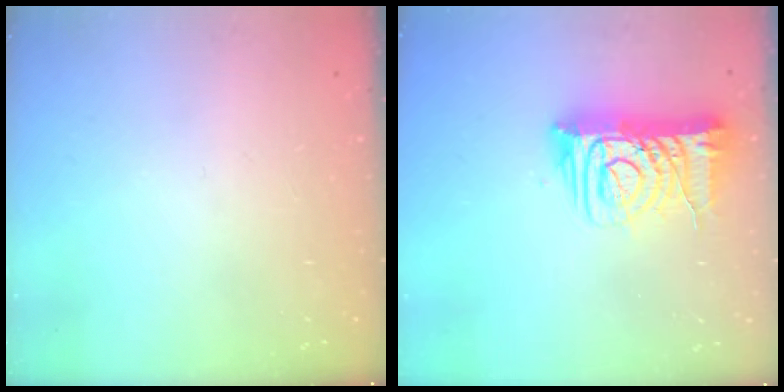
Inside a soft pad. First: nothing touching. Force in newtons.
{"total": 11.3, "press": 11.1, "slide": 1.8}